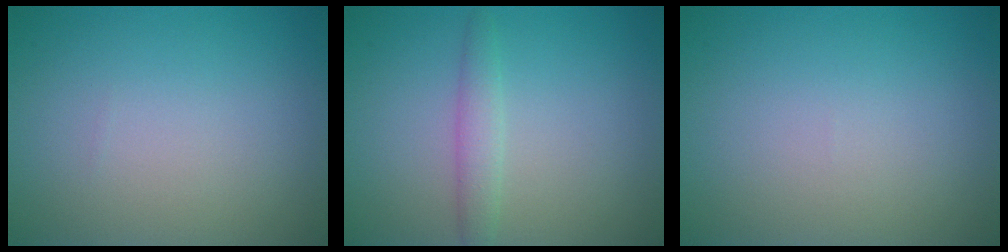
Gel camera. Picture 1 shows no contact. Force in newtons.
{"total": 1.8, "press": 1.8, "slide": 0.1}
{"total": 0.0}